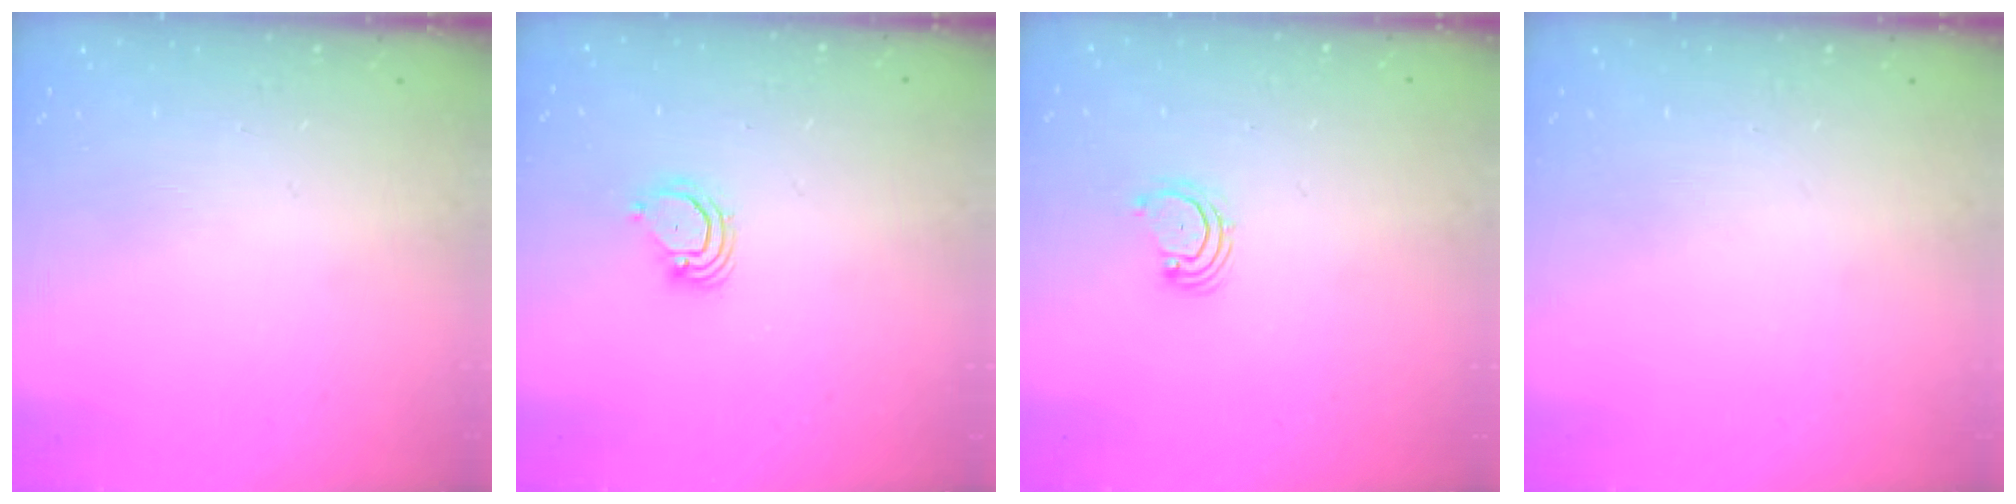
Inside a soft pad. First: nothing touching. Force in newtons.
{"total": 3.5, "press": 3.5, "slide": 0.3}
{"total": 3.1, "press": 3.1, "slide": 0.4}
{"total": 0.0}